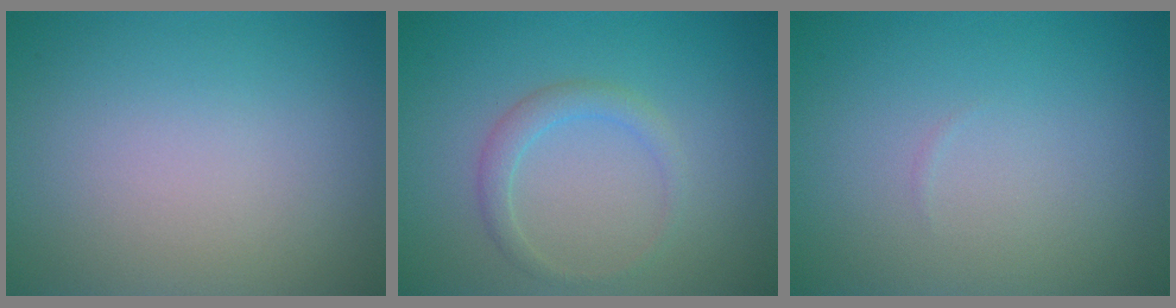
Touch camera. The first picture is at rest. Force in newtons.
{"total": 1.7, "press": 1.7, "slide": 0.2}
{"total": 0.0}